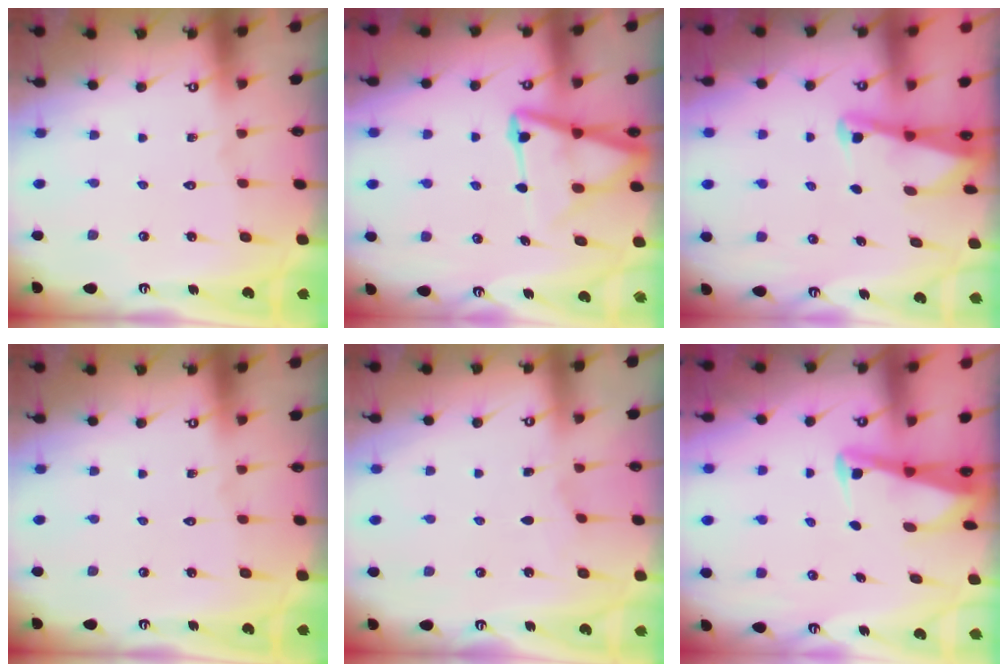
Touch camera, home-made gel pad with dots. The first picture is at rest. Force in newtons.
{"total": 10.1, "press": 10.1, "slide": 1.2}
{"total": 2.2, "press": 2.2, "slide": 0.3}
{"total": 0.0}
{"total": 1.4, "press": 1.3, "slide": 0.2}
{"total": 2.9, "press": 2.9, "slide": 0.3}